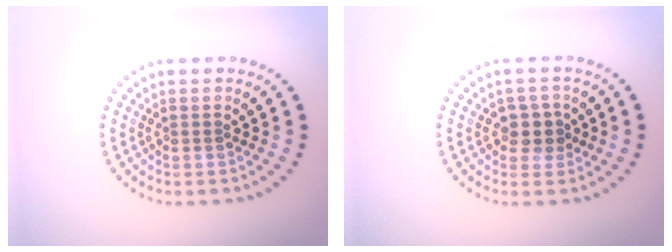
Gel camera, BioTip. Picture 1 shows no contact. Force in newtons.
{"total": 2.3, "press": 2.1, "slide": 1.0}